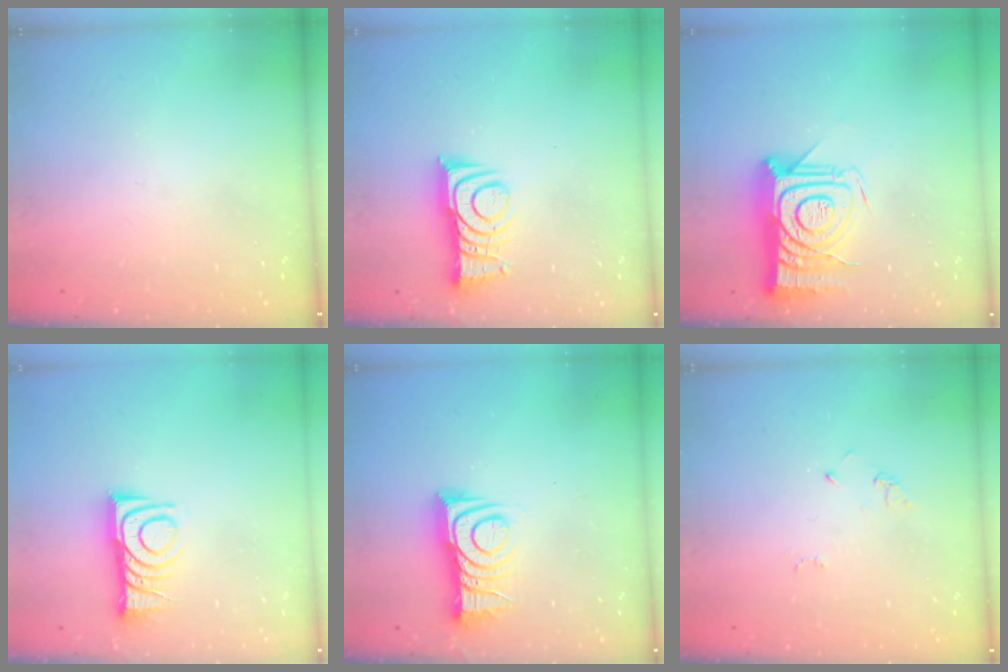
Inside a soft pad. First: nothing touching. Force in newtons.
{"total": 10.0, "press": 9.9, "slide": 1.0}
{"total": 16.2, "press": 16.2, "slide": 1.1}
{"total": 9.9, "press": 9.9, "slide": 0.8}
{"total": 11.2, "press": 11.2, "slide": 0.5}
{"total": 2.6, "press": 2.6, "slide": 0.4}